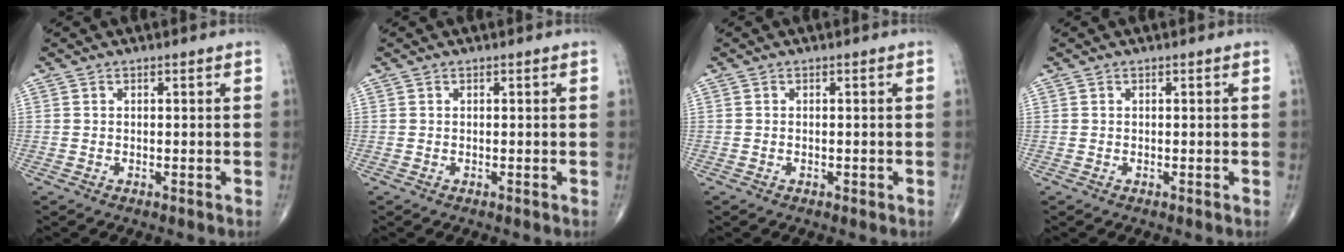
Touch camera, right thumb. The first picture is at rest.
{"total": 0.0}
{"total": 0.5, "force": [-0.3, 0.3, 0.4], "torque": [-0.005, 0.001, -0.004]}
{"total": 0.0}